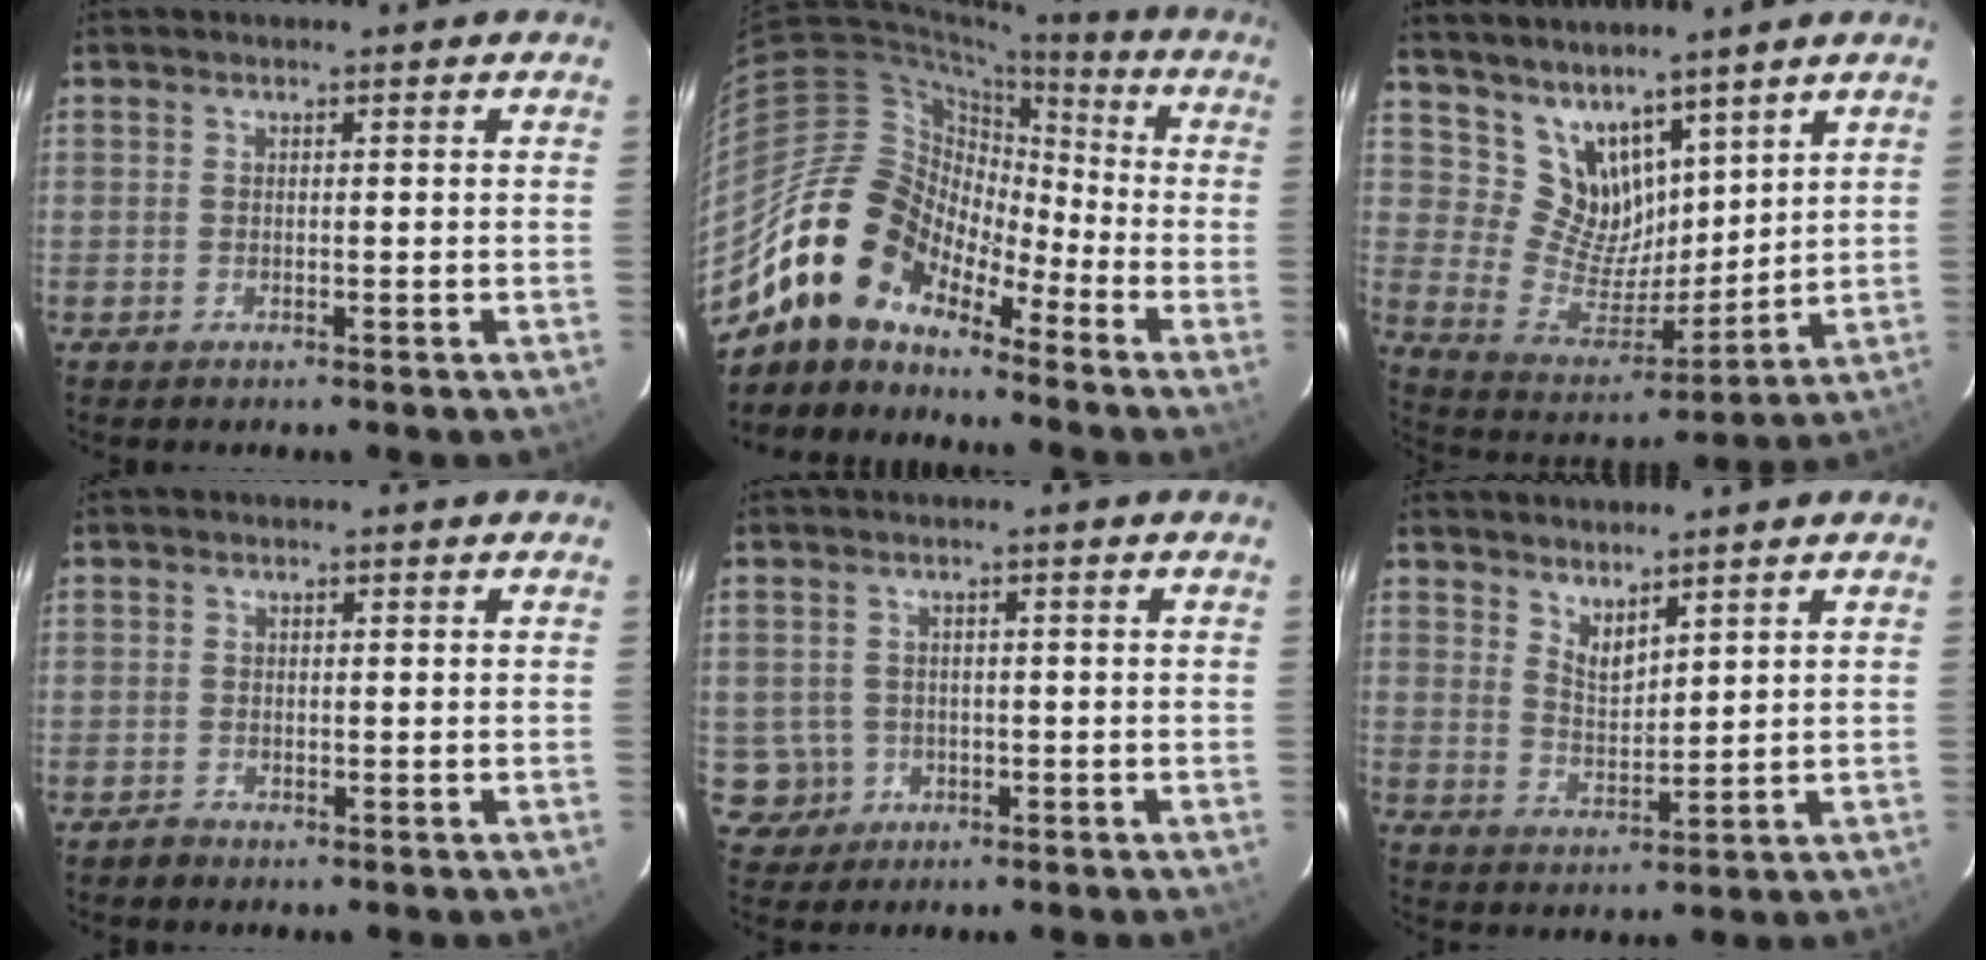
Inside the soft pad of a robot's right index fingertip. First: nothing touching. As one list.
[{"total": 15.3, "force": [-11.6, 7.9, 6.0], "torque": [-0.117, 0.022, -0.229]}, {"total": 6.9, "force": [5.0, 4.4, 1.8], "torque": [-0.023, 0.002, 0.104]}, {"total": 1.2, "force": [-0.7, 0.9, -0.1], "torque": [0.001, 0.005, -0.013]}, {"total": 4.6, "force": [-0.9, 4.5, 0.4], "torque": [-0.016, 0.012, -0.006]}, {"total": 4.5, "force": [3.8, 1.4, 2.0], "torque": [-0.032, -0.008, 0.069]}]